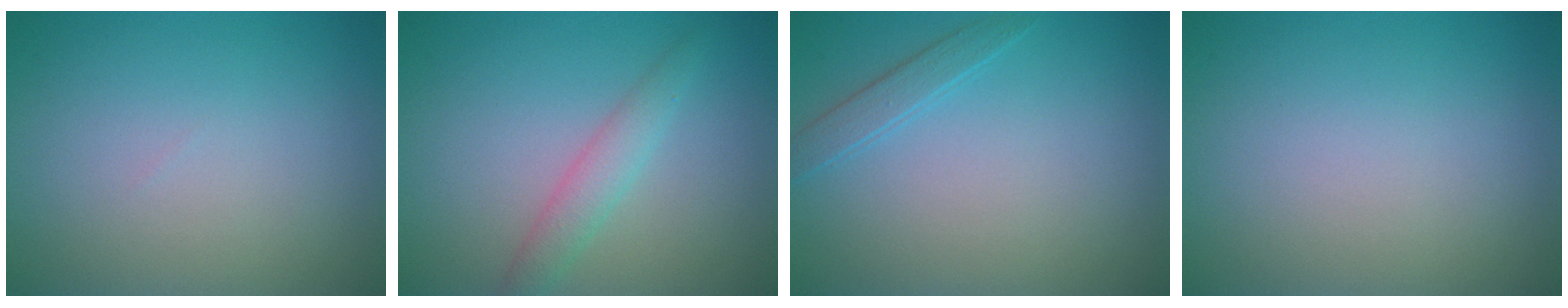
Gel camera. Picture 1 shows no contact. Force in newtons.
{"total": 2.2, "press": 2.2, "slide": 0.0}
{"total": 1.4, "press": 1.4, "slide": 0.1}
{"total": 0.0}